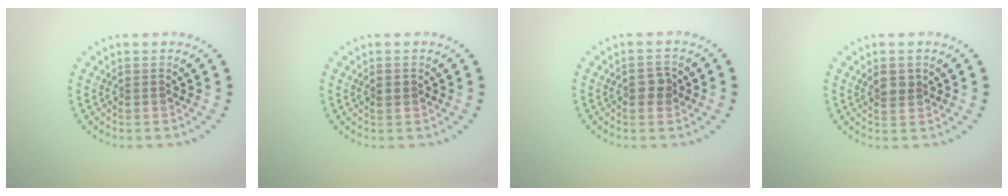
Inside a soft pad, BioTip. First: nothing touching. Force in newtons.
{"total": 1.2, "press": 1.2, "slide": 0.2}
{"total": 1.9, "press": 1.9, "slide": 0.1}
{"total": 1.8, "press": 1.6, "slide": 0.7}